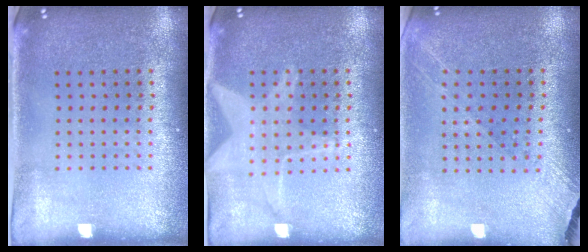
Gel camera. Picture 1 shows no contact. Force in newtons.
{"total": 1.6, "press": 1.6, "slide": 0.2}
{"total": 1.3, "press": 1.2, "slide": 0.5}